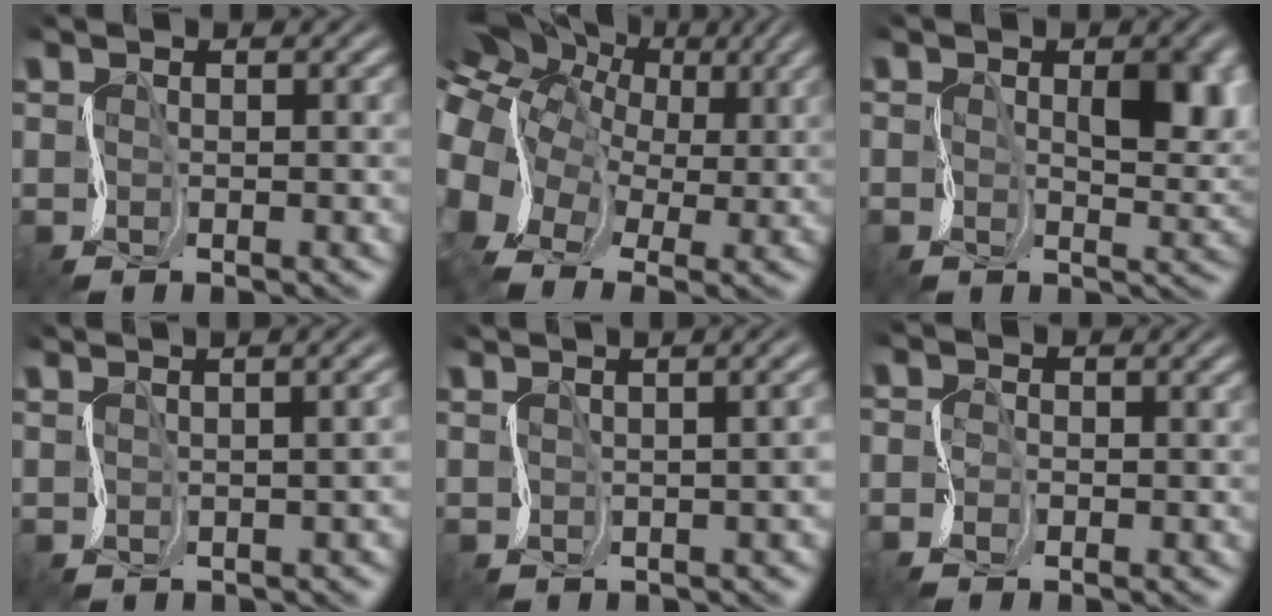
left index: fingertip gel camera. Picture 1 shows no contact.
{"total": 14.4, "force": [2.9, 11.9, 7.7], "torque": [-0.179, 0.021, 0.054]}
{"total": 5.0, "force": [1.2, 2.5, 4.1], "torque": [-0.072, 0.006, 0.018]}
{"total": 5.0, "force": [1.2, 2.7, 4.0], "torque": [0.005, 0.039, -0.010]}
{"total": 6.7, "force": [1.6, 3.6, 5.5], "torque": [-0.007, 0.045, -0.013]}
{"total": 2.0, "force": [-1.5, 1.0, 0.8], "torque": [-0.022, -0.003, -0.023]}